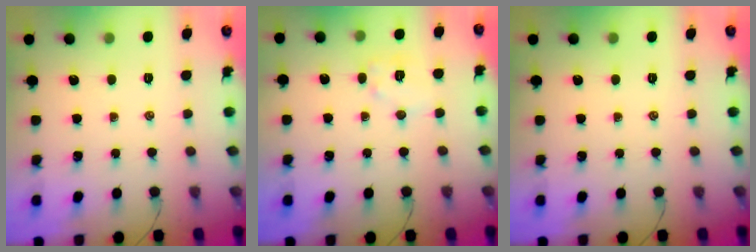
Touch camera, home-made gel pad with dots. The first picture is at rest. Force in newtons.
{"total": 7.3, "press": 7.3, "slide": 0.7}
{"total": 0.0}